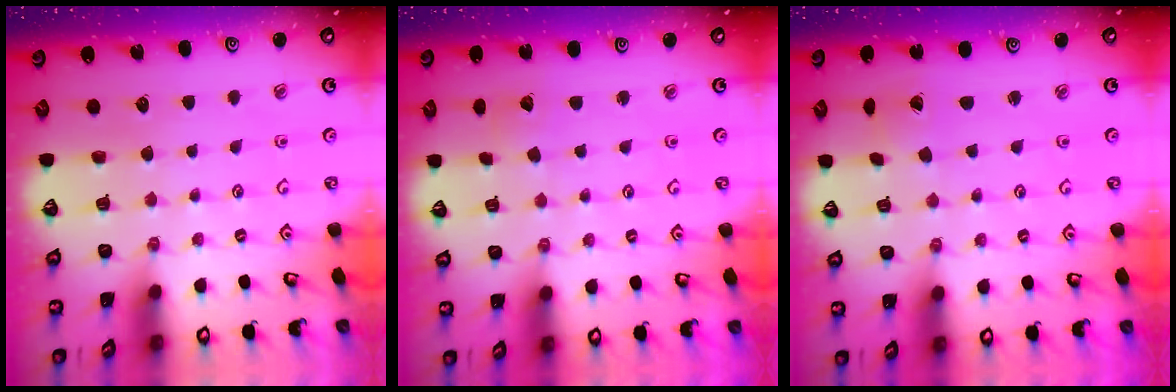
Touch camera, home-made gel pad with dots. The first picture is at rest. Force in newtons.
{"total": 2.1, "press": 2.1, "slide": 0.2}
{"total": 1.1, "press": 1.1, "slide": 0.1}